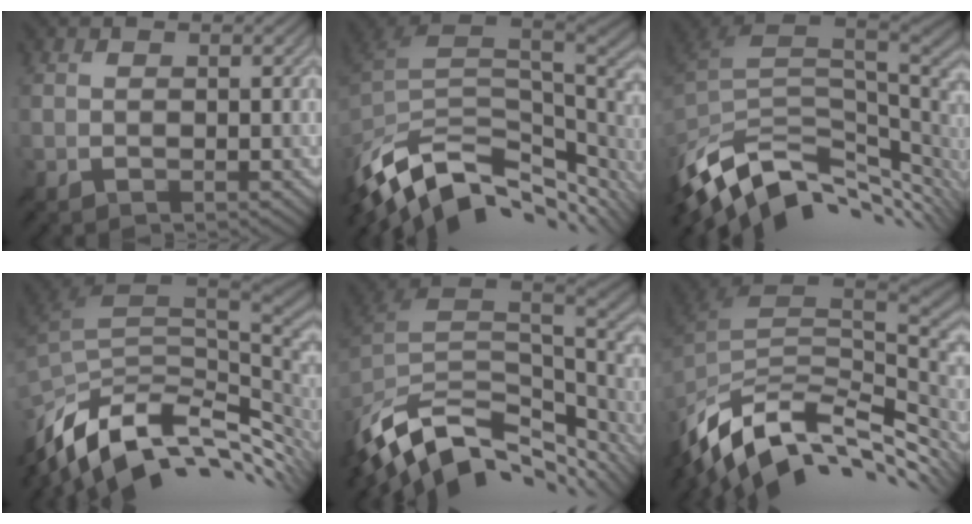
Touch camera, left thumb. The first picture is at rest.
{"total": 13.0, "force": [-6.3, 6.7, 9.3], "torque": [-0.210, -0.015, -0.105]}
{"total": 12.7, "force": [-4.6, 6.7, 9.8], "torque": [-0.218, -0.013, -0.076]}
{"total": 13.8, "force": [-4.1, 6.9, 11.3], "torque": [-0.246, -0.008, -0.071]}
{"total": 13.3, "force": [-7.5, 6.5, 8.8], "torque": [-0.215, -0.015, -0.123]}
{"total": 14.4, "force": [-6.7, 7.1, 10.5], "torque": [-0.229, -0.017, -0.113]}